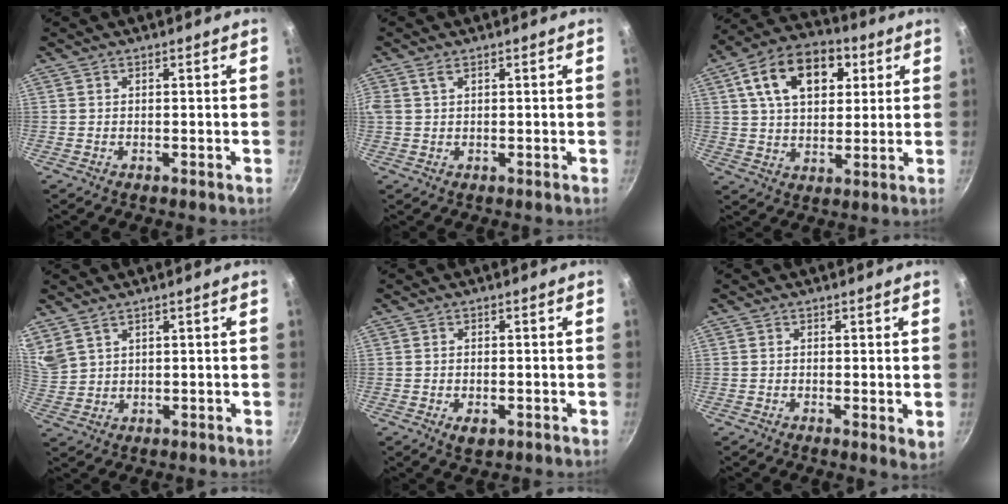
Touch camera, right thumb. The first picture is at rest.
{"total": 1.8, "force": [0.9, 0.8, 1.3], "torque": [-0.027, 0.003, 0.021]}
{"total": 16.7, "force": [5.9, 10.7, 11.4], "torque": [-0.161, 0.006, 0.087]}
{"total": 5.2, "force": [4.0, 2.3, 2.4], "torque": [-0.042, -0.014, 0.092]}
{"total": 3.1, "force": [-1.1, 1.7, 2.3], "torque": [-0.038, -0.004, -0.015]}
{"total": 2.5, "force": [0.1, 0.9, 2.3], "torque": [-0.029, -0.008, -0.001]}